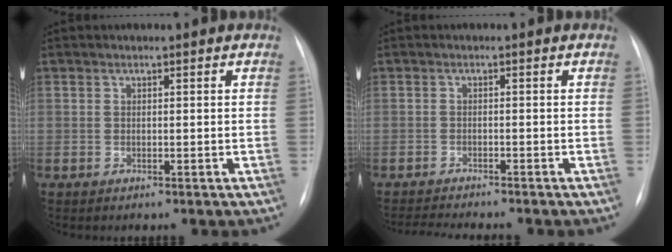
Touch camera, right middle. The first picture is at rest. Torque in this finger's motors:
{"motor_torque": [0.00, 0.00, 0.00, 0.00]}